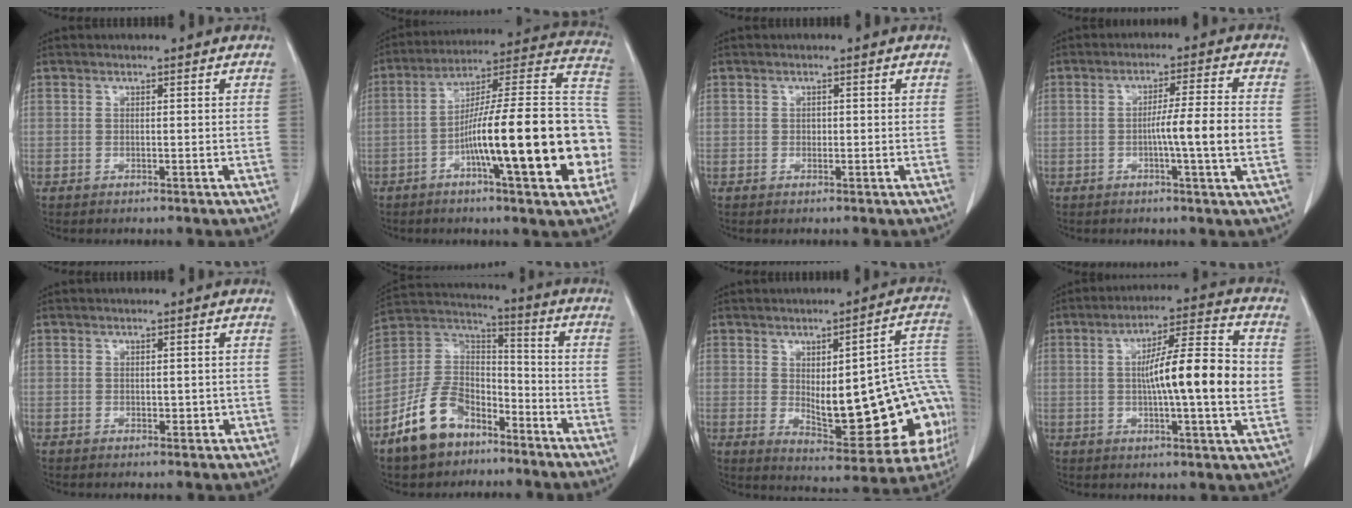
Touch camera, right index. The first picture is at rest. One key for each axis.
{"total": 23.9, "fx": -6.2, "fy": 2.6, "fz": 22.9, "tx": -0.276, "ty": 0.021, "tz": -0.096}
{"total": 0.6, "fx": 0.0, "fy": 0.5, "fz": 0.2, "tx": -0.002, "ty": 0.002, "tz": -0.001}
{"total": 7.7, "fx": -1.2, "fy": -0.9, "fz": 7.5, "tx": -0.117, "ty": 0.001, "tz": -0.020}
{"total": 1.4, "fx": -0.1, "fy": 0.9, "fz": 1.1, "tx": -0.011, "ty": 0.001, "tz": 0.002}
{"total": 12.8, "fx": -8.0, "fy": 7.5, "fz": 6.7, "tx": -0.145, "ty": 0.022, "tz": -0.152}
{"total": 22.0, "fx": -2.0, "fy": 6.4, "fz": 20.9, "tx": -0.197, "ty": 0.023, "tz": 0.000}
{"total": 14.5, "fx": 0.4, "fy": 1.0, "fz": 14.4, "tx": -0.226, "ty": 0.010, "tz": -0.002}